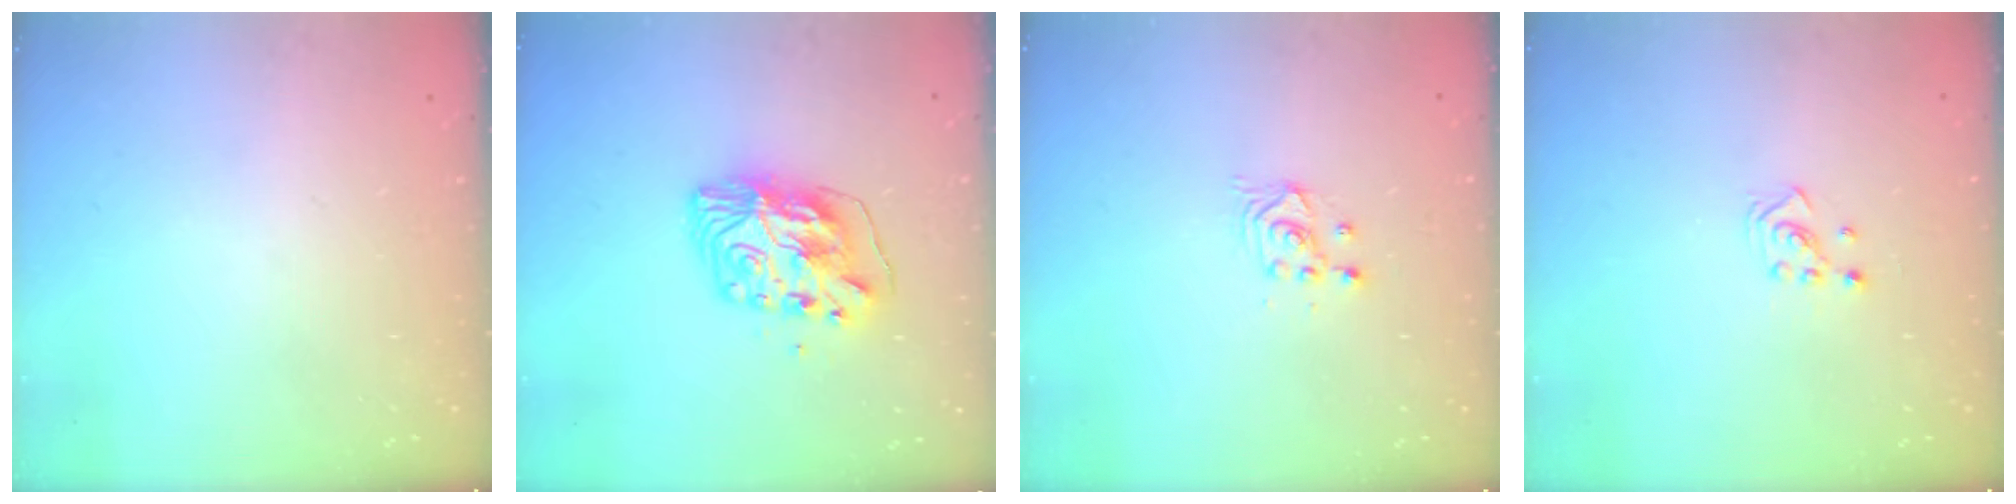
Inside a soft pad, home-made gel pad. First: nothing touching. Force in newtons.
{"total": 9.6, "press": 9.6, "slide": 0.4}
{"total": 2.5, "press": 2.5, "slide": 0.1}
{"total": 2.5, "press": 2.5, "slide": 0.4}